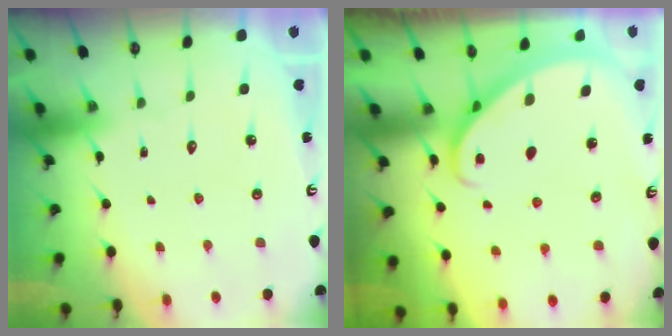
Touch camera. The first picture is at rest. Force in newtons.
{"total": 2.1, "press": 2.1, "slide": 0.2}